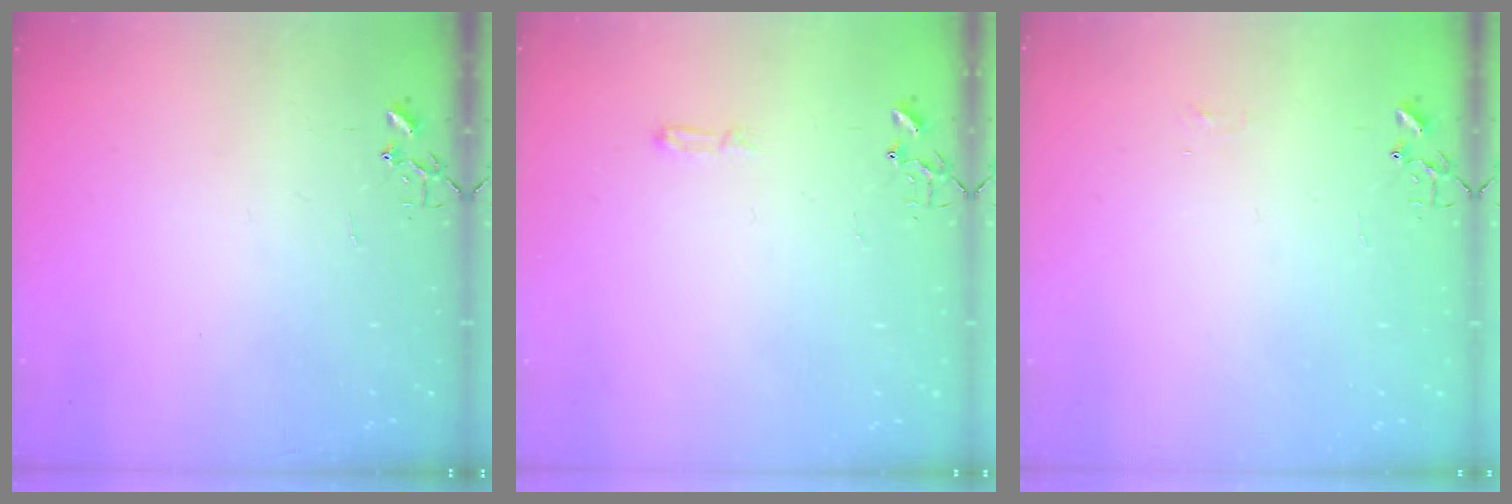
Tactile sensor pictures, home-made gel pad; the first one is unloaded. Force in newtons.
{"total": 4.0, "press": 3.9, "slide": 0.5}
{"total": 3.8, "press": 3.8, "slide": 0.6}